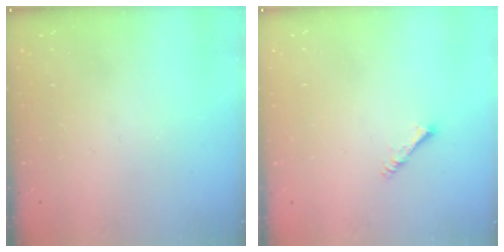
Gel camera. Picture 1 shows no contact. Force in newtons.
{"total": 1.4, "press": 1.4, "slide": 0.3}